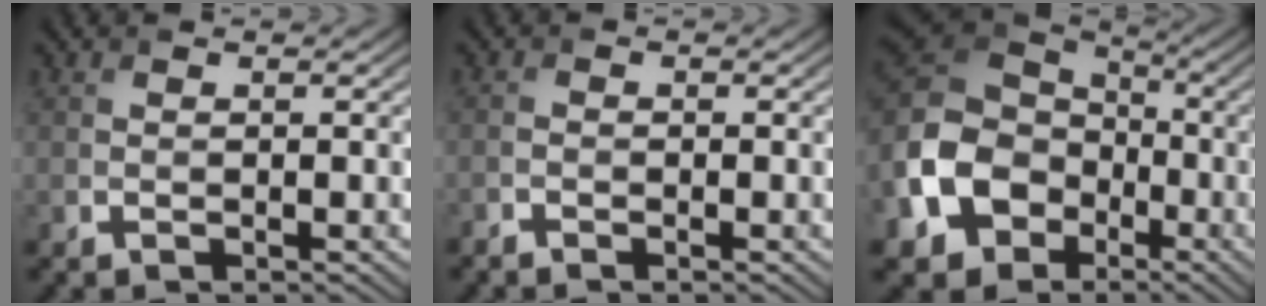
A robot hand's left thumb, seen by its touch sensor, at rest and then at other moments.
{"total": 1.2, "force": [-1.1, 0.4, 0.4], "torque": [-0.006, 0.002, -0.026]}
{"total": 16.7, "force": [-5.5, 12.9, 9.0], "torque": [-0.253, -0.034, -0.116]}